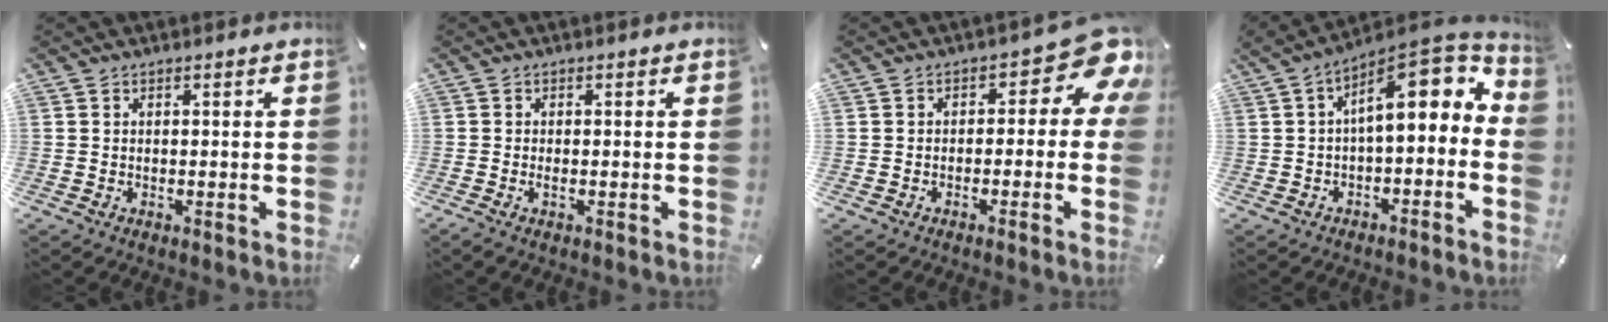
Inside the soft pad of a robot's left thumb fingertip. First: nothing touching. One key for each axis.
{"total": 1.1, "fx": -0.3, "fy": 0.4, "fz": 1.0, "tx": -0.019, "ty": -0.003, "tz": -0.005}
{"total": 8.9, "fx": 2.7, "fy": 4.6, "fz": 7.1, "tx": -0.079, "ty": -0.025, "tz": 0.043}
{"total": 12.5, "fx": 3.7, "fy": 5.7, "fz": 10.4, "tx": -0.150, "ty": -0.025, "tz": 0.061}